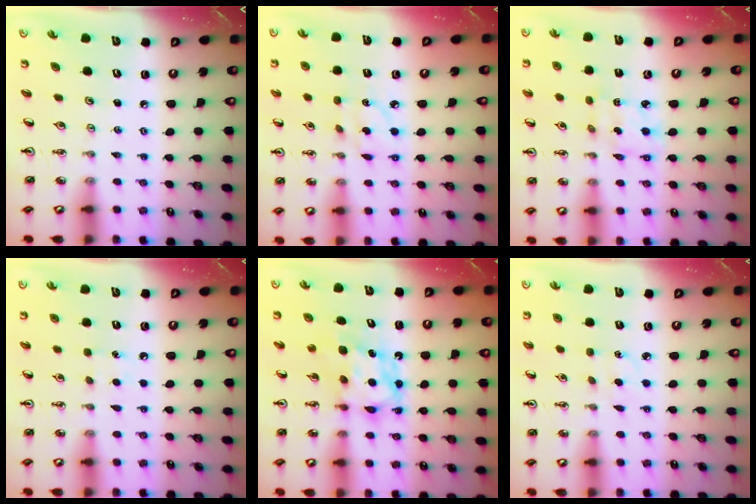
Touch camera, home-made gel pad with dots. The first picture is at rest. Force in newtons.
{"total": 5.0, "press": 4.9, "slide": 0.4}
{"total": 2.9, "press": 2.9, "slide": 0.2}
{"total": 5.8, "press": 5.8, "slide": 0.7}
{"total": 6.5, "press": 6.5, "slide": 0.4}
{"total": 2.9, "press": 2.8, "slide": 0.5}